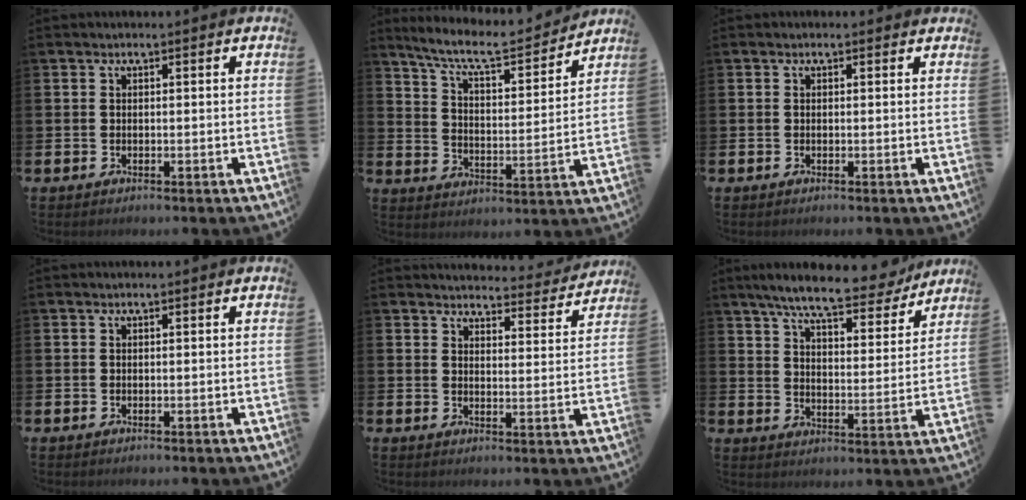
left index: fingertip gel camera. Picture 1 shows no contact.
{"total": 8.4, "force": [7.6, 1.5, 3.4], "torque": [-0.092, -0.050, 0.130]}
{"total": 0.0}
{"total": 0.0}
{"total": 4.2, "force": [4.1, 0.8, 0.3], "torque": [-0.011, -0.033, 0.069]}
{"total": 8.9, "force": [8.0, 1.4, 3.7], "torque": [-0.090, -0.041, 0.140]}